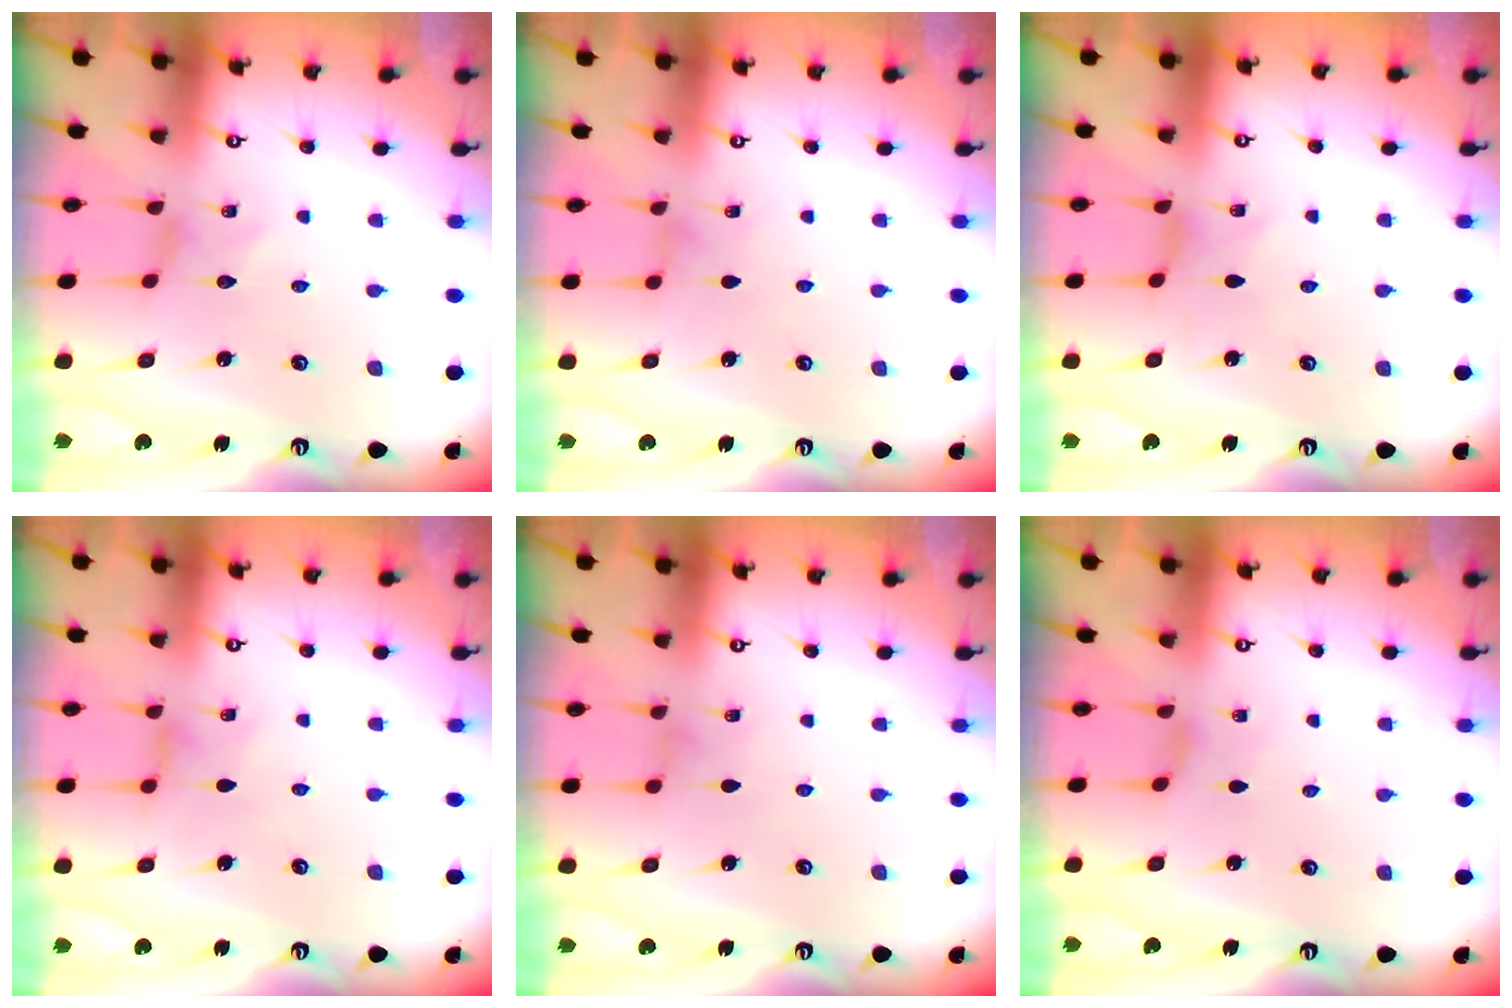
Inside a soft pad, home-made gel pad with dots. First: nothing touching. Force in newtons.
{"total": 0.7, "press": 0.7, "slide": 0.2}
{"total": 0.0}
{"total": 0.9, "press": 0.8, "slide": 0.3}
{"total": 0.0}
{"total": 1.9, "press": 1.9, "slide": 0.4}